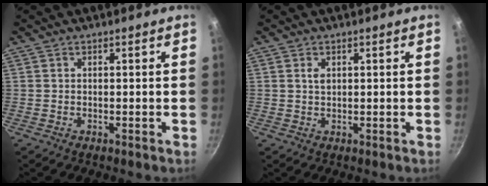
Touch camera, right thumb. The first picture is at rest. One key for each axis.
{"total": 1.5, "fx": 0.5, "fy": 0.9, "fz": 1.1, "tx": -0.017, "ty": -0.001, "tz": 0.011}